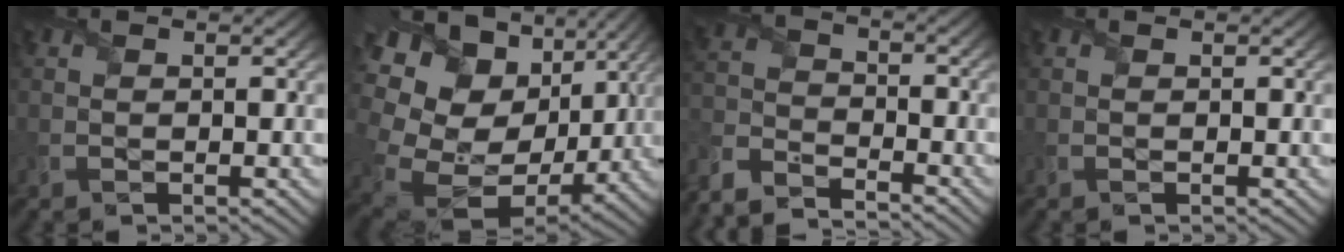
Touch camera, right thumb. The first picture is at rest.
{"total": 18.3, "force": [2.5, 14.0, 11.5], "torque": [-0.277, -0.031, 0.090]}
{"total": 7.3, "force": [-6.9, 1.7, 1.9], "torque": [-0.058, -0.012, -0.154]}
{"total": 0.0}